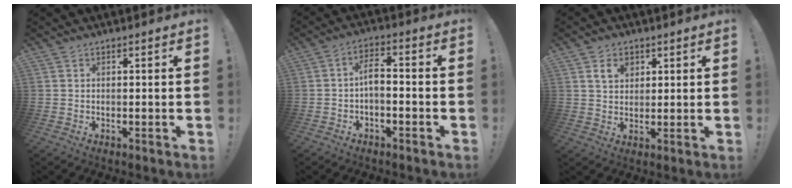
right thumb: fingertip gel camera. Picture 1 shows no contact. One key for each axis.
{"total": 4.8, "fx": -1.2, "fy": 2.1, "fz": 4.2, "tx": -0.079, "ty": 0.012, "tz": -0.019}
{"total": 5.8, "fx": 2.7, "fy": 4.0, "fz": 3.1, "tx": -0.040, "ty": -0.004, "tz": 0.047}